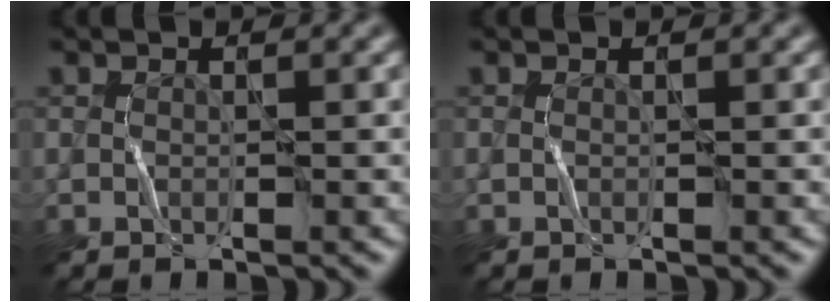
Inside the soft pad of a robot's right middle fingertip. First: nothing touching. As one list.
[{"total": 0.0}]